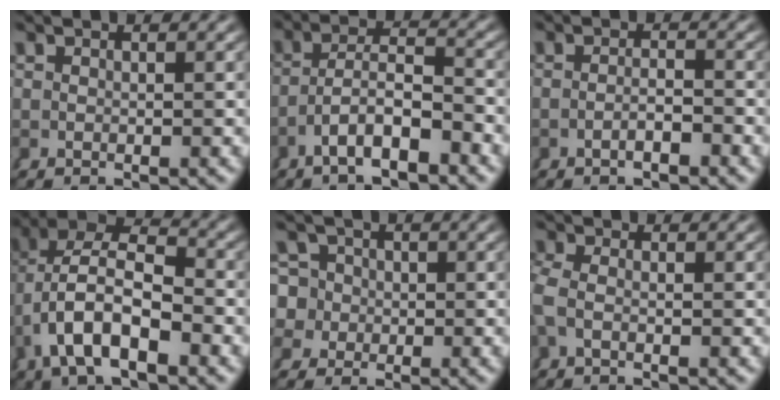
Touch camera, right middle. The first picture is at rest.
{"total": 4.2, "force": [-2.2, 1.5, 3.3], "torque": [-0.056, -0.011, -0.032]}
{"total": 1.9, "force": [-1.4, 0.2, 1.2], "torque": [-0.016, -0.001, -0.027]}
{"total": 7.7, "force": [0.0, 5.0, 5.8], "torque": [-0.119, -0.015, 0.002]}
{"total": 6.4, "force": [-0.5, 6.0, 1.9], "torque": [-0.049, -0.024, -0.005]}
{"total": 1.7, "force": [-0.2, 0.9, 1.4], "torque": [-0.043, -0.004, -0.005]}